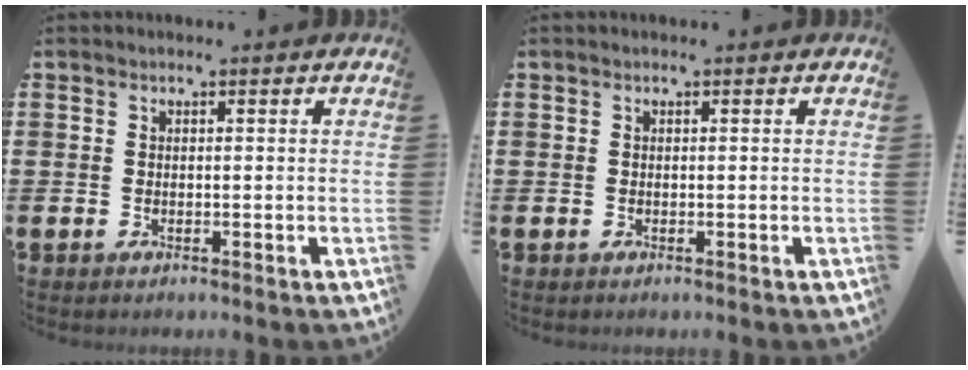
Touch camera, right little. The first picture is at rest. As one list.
[{"total": 0.0}]